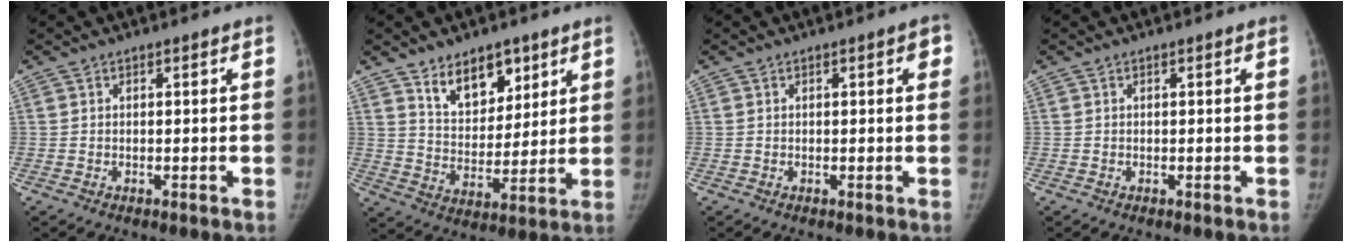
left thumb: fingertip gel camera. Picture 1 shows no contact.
{"total": 11.0, "force": [6.8, 6.5, 5.7], "torque": [-0.051, -0.049, 0.124]}
{"total": 2.0, "force": [0.6, 0.8, 1.7], "torque": [-0.012, 0.003, 0.005]}
{"total": 0.0}